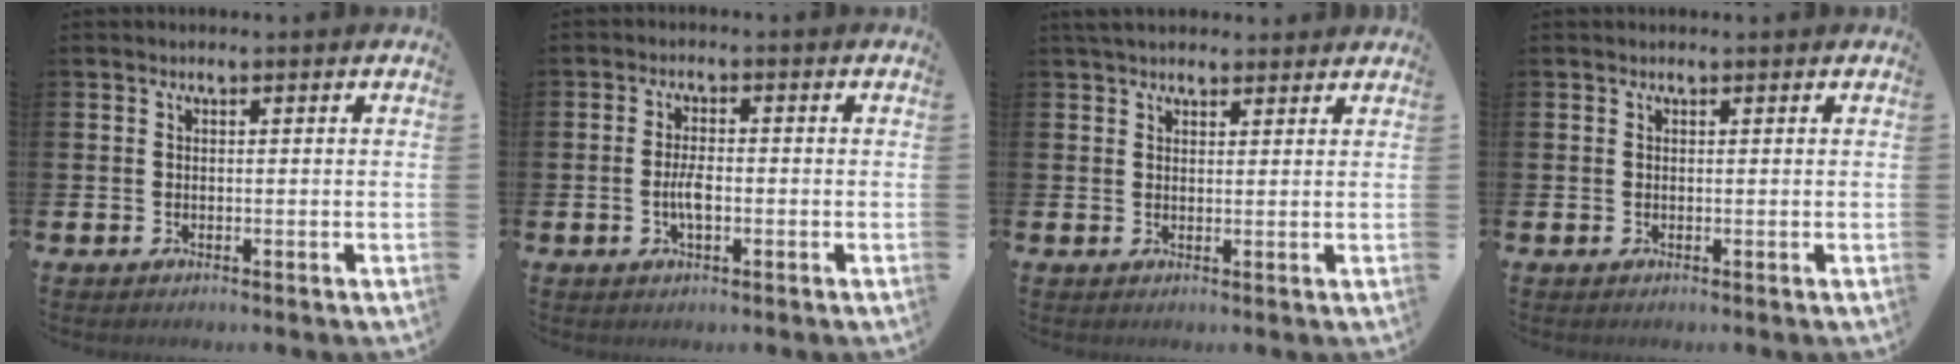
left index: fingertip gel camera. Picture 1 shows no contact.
{"total": 3.1, "force": [-0.6, 1.2, 2.8], "torque": [-0.051, 0.003, -0.012]}
{"total": 3.1, "force": [2.9, 1.0, 0.7], "torque": [-0.013, -0.007, 0.052]}
{"total": 0.0}